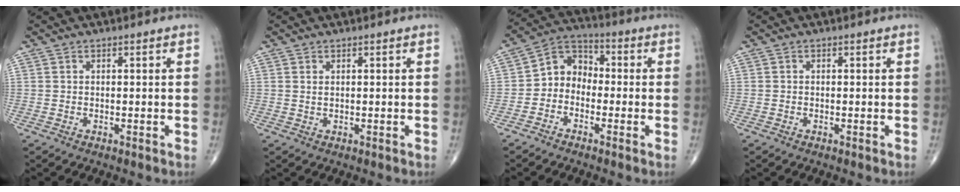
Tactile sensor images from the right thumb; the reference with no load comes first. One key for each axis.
{"total": 0.8, "fx": 0.3, "fy": 0.4, "fz": 0.6, "tx": -0.011, "ty": 0.000, "tz": 0.009}
{"total": 7.3, "fx": -1.7, "fy": 5.9, "fz": 3.9, "tx": -0.035, "ty": 0.037, "tz": -0.051}
{"total": 0.0}